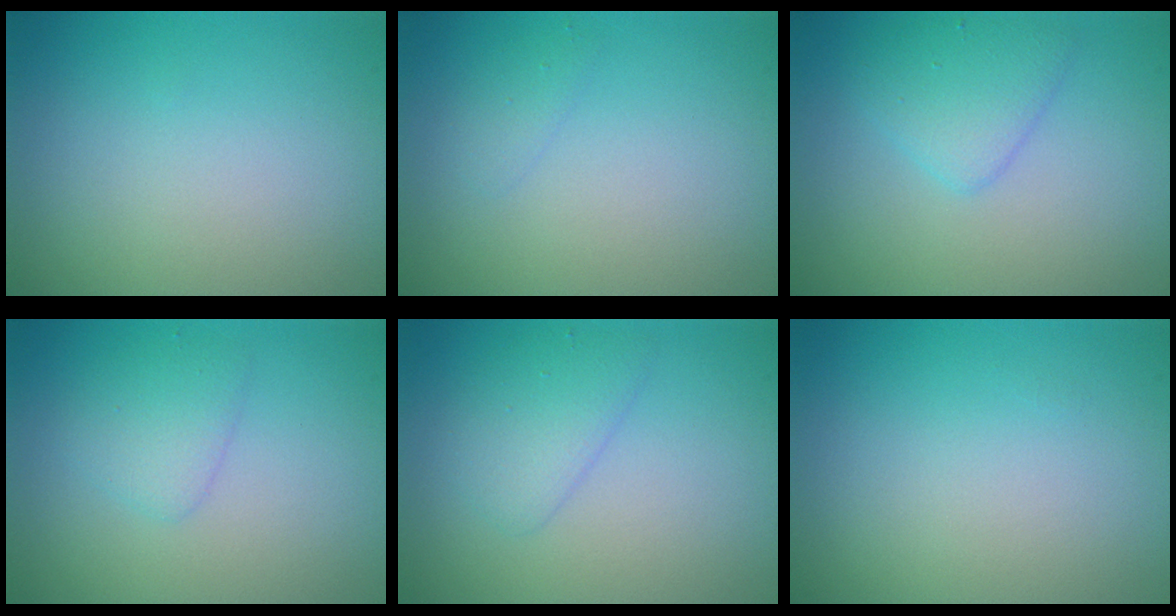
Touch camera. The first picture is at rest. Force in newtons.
{"total": 0.8, "press": 0.8, "slide": 0.0}
{"total": 2.6, "press": 2.6, "slide": 0.0}
{"total": 1.9, "press": 1.9, "slide": 0.0}
{"total": 2.2, "press": 2.2, "slide": 0.1}
{"total": 0.0}